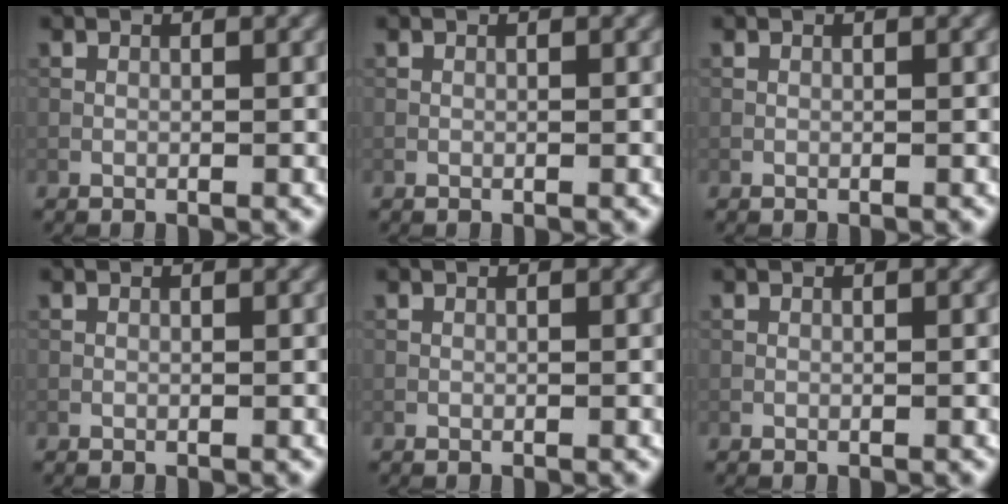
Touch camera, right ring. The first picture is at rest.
{"total": 0.0}
{"total": 0.0}
{"total": 0.0}
{"total": 0.0}
{"total": 0.0}